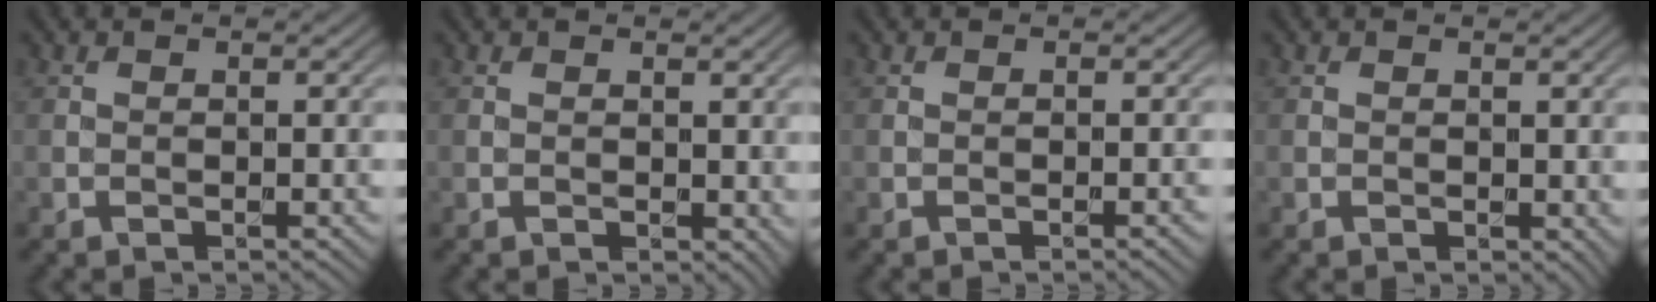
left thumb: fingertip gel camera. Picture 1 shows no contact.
{"total": 1.1, "force": [0.3, 0.8, 0.7], "torque": [-0.009, -0.004, 0.008]}
{"total": 0.7, "force": [-0.3, 0.0, 0.6], "torque": [-0.007, 0.001, -0.007]}
{"total": 0.8, "force": [0.1, 0.6, 0.6], "torque": [-0.005, -0.004, 0.004]}